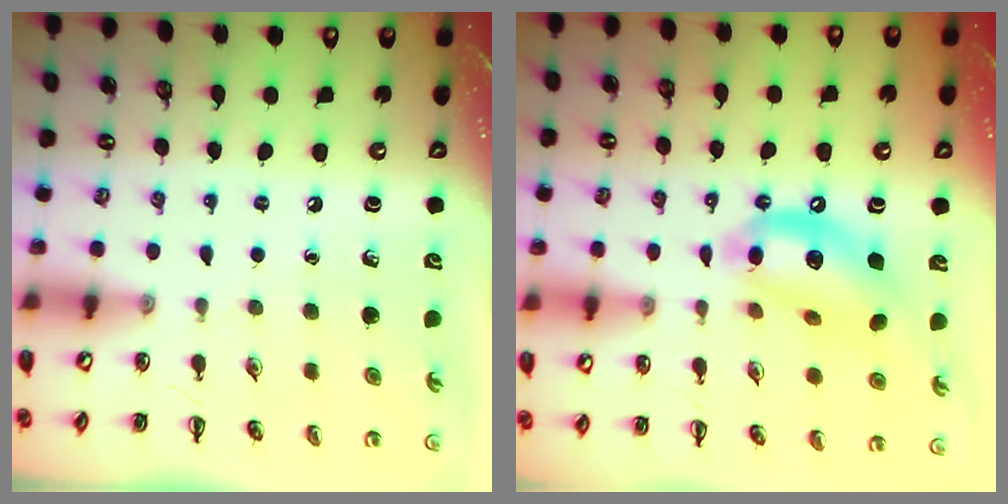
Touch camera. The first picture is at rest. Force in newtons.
{"total": 15.1, "press": 14.5, "slide": 4.1}